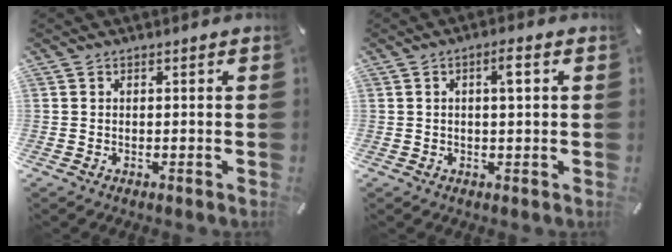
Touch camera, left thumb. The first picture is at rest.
{"total": 3.4, "force": [0.8, 0.7, 3.2], "torque": [-0.055, 0.001, 0.009]}